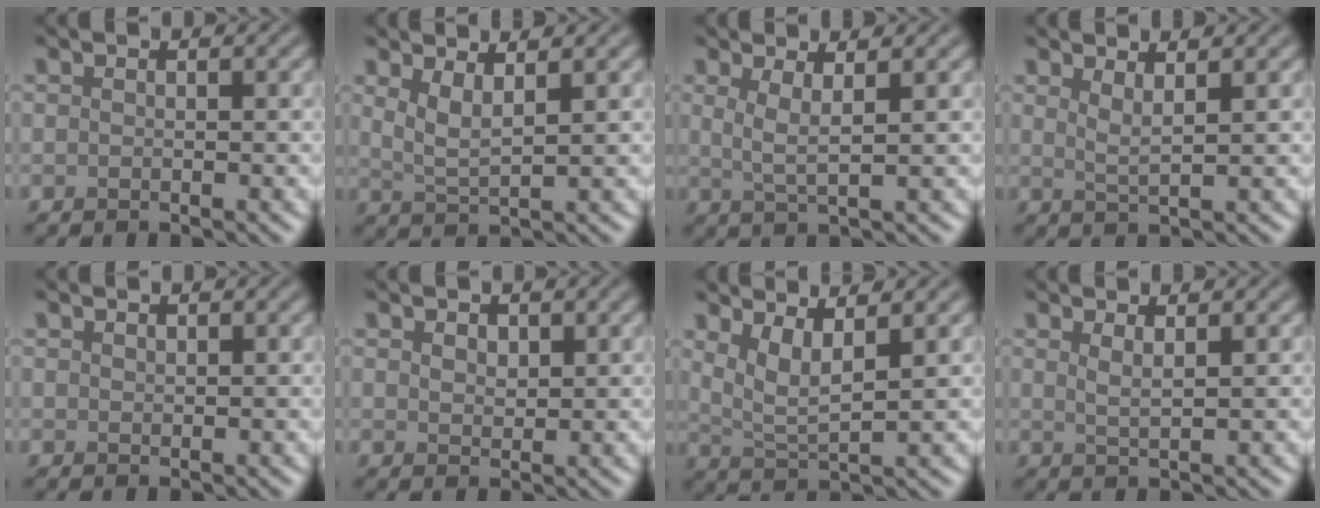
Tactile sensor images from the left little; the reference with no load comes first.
{"total": 2.7, "force": [1.5, 0.7, 2.0], "torque": [-0.038, -0.006, 0.032]}
{"total": 2.5, "force": [0.9, 0.5, 2.2], "torque": [-0.041, -0.004, 0.018]}
{"total": 2.0, "force": [1.3, 0.5, 1.4], "torque": [-0.018, -0.002, 0.020]}
{"total": 0.6, "force": [0.5, 0.2, 0.1], "torque": [-0.001, 0.000, 0.013]}
{"total": 1.4, "force": [0.9, 0.8, 0.7], "torque": [-0.013, 0.000, 0.018]}
{"total": 3.3, "force": [1.9, 0.8, 2.6], "torque": [-0.054, -0.007, 0.041]}
{"total": 1.7, "force": [1.0, 0.4, 1.2], "torque": [-0.017, -0.001, 0.015]}